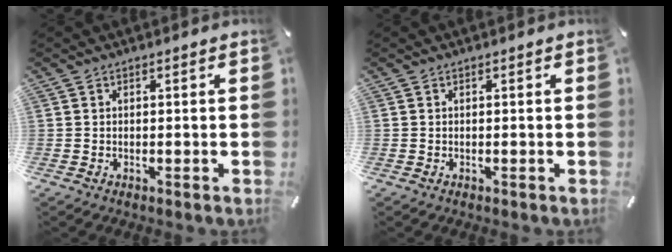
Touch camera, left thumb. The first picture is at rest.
{"total": 0.0}